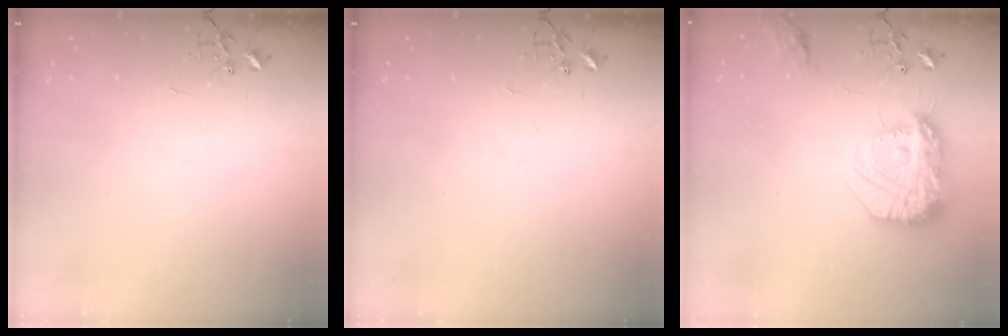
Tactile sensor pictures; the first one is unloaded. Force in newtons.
{"total": 0.0}
{"total": 20.7, "press": 20.6, "slide": 1.5}